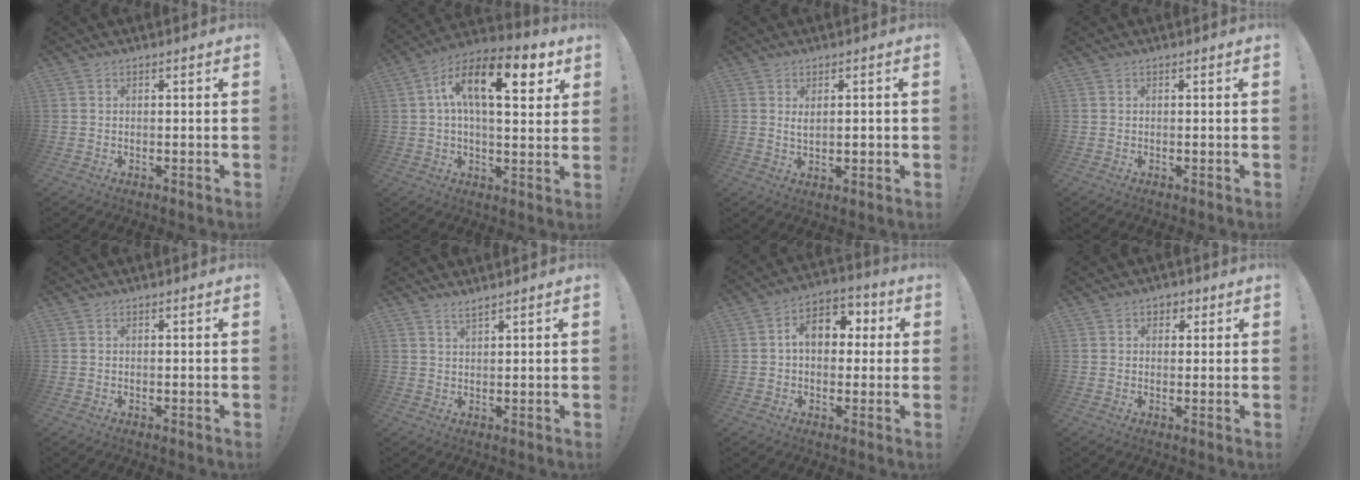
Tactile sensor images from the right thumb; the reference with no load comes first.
{"total": 17.7, "force": [5.9, 7.5, 14.9], "torque": [-0.243, -0.009, 0.089]}
{"total": 3.0, "force": [0.9, 1.0, 2.6], "torque": [-0.035, -0.006, 0.013]}
{"total": 0.0}
{"total": 0.0}
{"total": 2.2, "force": [2.0, -0.1, 1.0], "torque": [-0.021, -0.012, 0.035]}
{"total": 10.5, "force": [1.7, 7.2, 7.4], "torque": [-0.108, 0.011, 0.031]}
{"total": 2.5, "force": [0.9, 2.0, 1.1], "torque": [-0.008, 0.002, 0.013]}